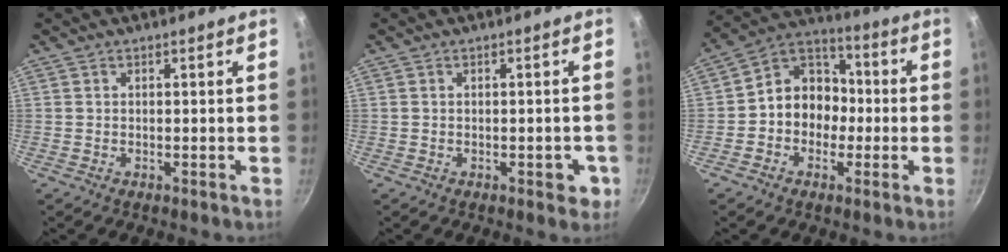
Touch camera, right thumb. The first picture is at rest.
{"total": 3.2, "force": [-1.0, 1.7, 2.5], "torque": [-0.012, 0.008, -0.013]}
{"total": 11.2, "force": [-1.5, 9.5, 5.7], "torque": [-0.038, 0.045, -0.046]}